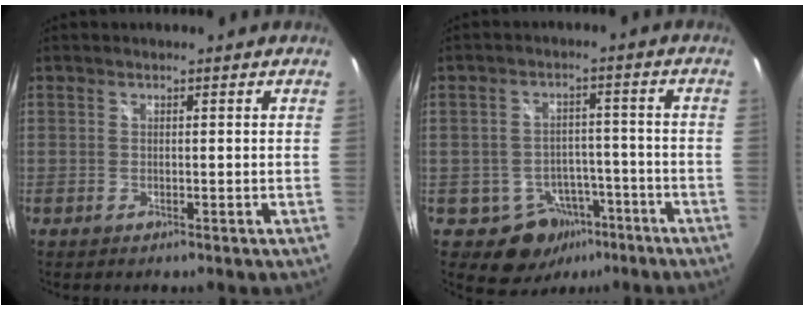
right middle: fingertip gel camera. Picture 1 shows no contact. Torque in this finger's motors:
{"motor_torque": [0.30, -0.46, 0.02, 0.01]}